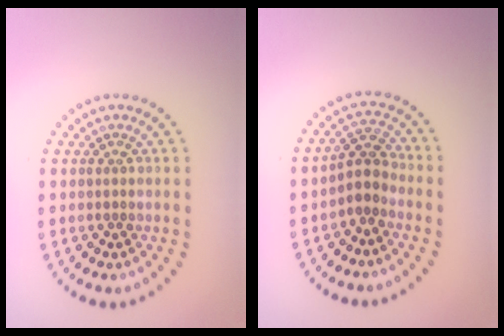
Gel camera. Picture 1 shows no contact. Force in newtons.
{"total": 2.4, "press": 1.9, "slide": 1.4}